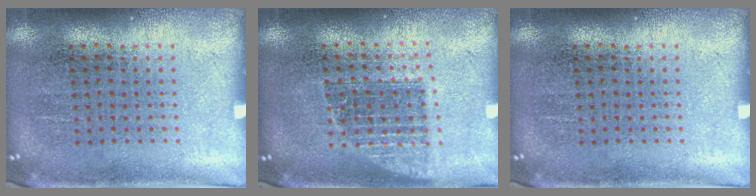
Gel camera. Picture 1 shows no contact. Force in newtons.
{"total": 1.3, "press": 1.1, "slide": 0.8}
{"total": 0.0}